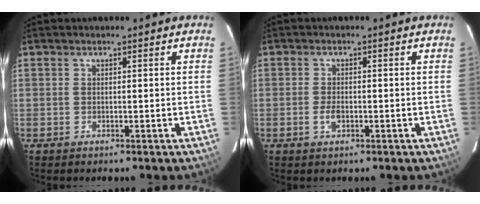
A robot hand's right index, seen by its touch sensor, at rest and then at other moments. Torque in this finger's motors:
{"motor_torque": [0.47, -0.13, 0.08, 0.01]}